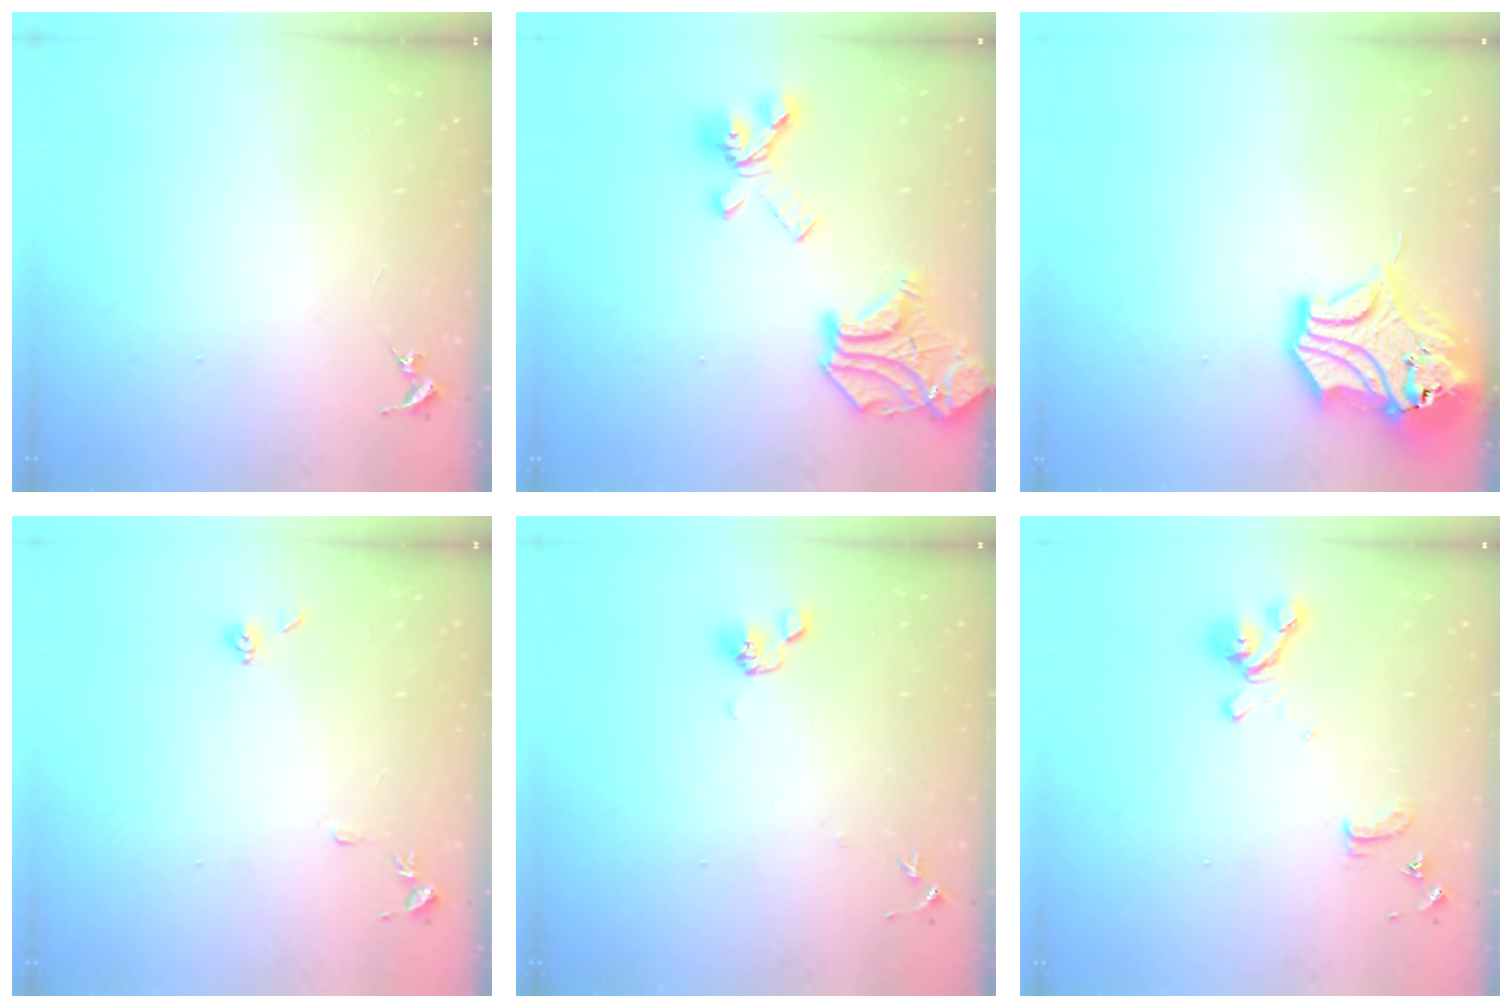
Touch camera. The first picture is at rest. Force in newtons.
{"total": 21.3, "press": 21.2, "slide": 1.6}
{"total": 15.4, "press": 15.3, "slide": 2.2}
{"total": 7.2, "press": 7.2, "slide": 0.8}
{"total": 7.1, "press": 6.8, "slide": 1.8}
{"total": 12.8, "press": 12.7, "slide": 1.4}